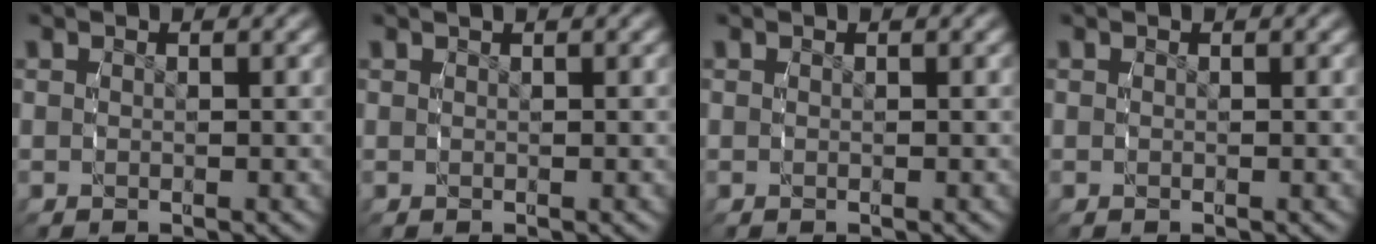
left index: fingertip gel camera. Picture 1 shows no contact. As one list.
[{"total": 0.6, "force": [0.4, -0.3, 0.1], "torque": [0.004, 0.003, 0.008]}, {"total": 0.0}, {"total": 0.0}]